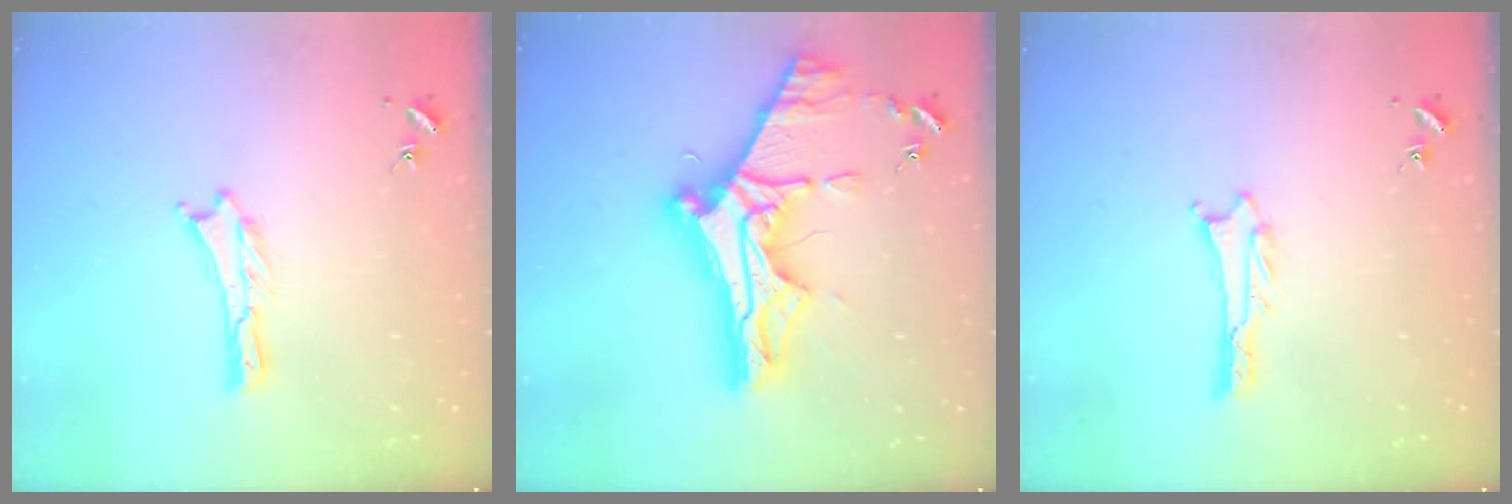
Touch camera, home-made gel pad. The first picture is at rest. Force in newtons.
{"total": 13.3, "press": 13.2, "slide": 1.4}
{"total": 1.1, "press": 1.1, "slide": 0.1}